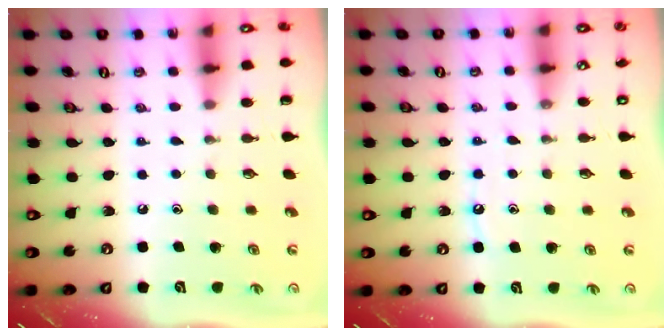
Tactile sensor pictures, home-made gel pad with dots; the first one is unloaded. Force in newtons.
{"total": 5.3, "press": 5.2, "slide": 0.7}